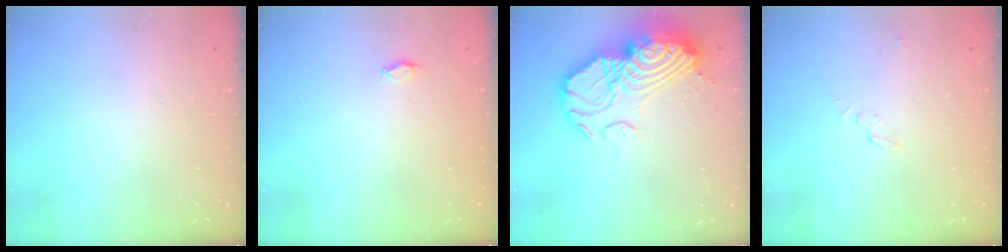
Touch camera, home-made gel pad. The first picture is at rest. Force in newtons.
{"total": 2.7, "press": 2.4, "slide": 1.1}
{"total": 22.8, "press": 22.6, "slide": 2.8}
{"total": 2.9, "press": 2.9, "slide": 0.2}